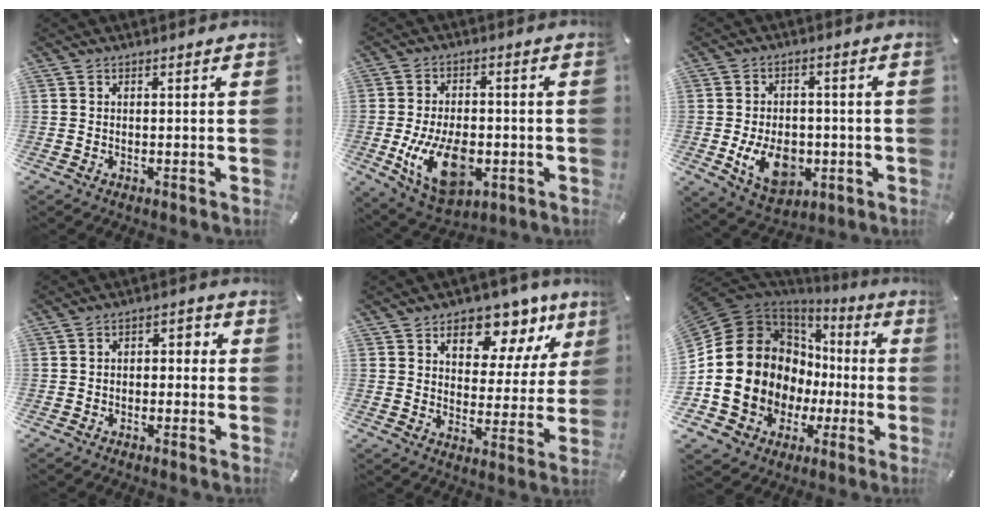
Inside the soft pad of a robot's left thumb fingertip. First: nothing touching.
{"total": 15.3, "force": [-3.6, 9.4, 11.5], "torque": [-0.211, -0.003, -0.061]}
{"total": 11.7, "force": [-2.8, 8.2, 7.8], "torque": [-0.146, 0.001, -0.048]}
{"total": 3.5, "force": [-2.2, 2.2, 1.5], "torque": [-0.026, 0.019, -0.045]}
{"total": 11.4, "force": [7.0, 6.9, 5.8], "torque": [-0.078, -0.048, 0.118]}
{"total": 20.9, "force": [0.3, 17.4, 11.6], "torque": [-0.248, -0.032, 0.035]}